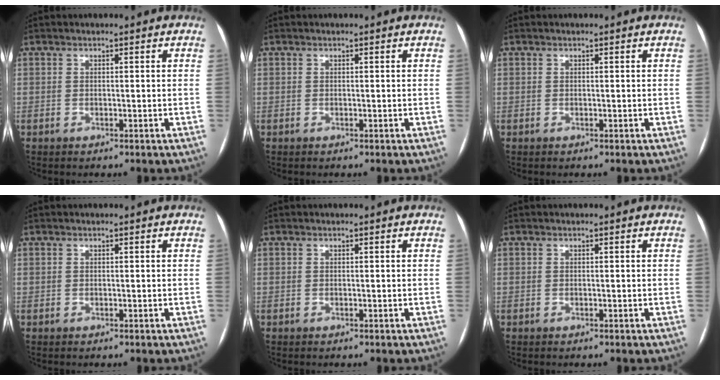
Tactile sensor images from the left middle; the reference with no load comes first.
{"total": 0.0}
{"total": 0.0}
{"total": 0.0}
{"total": 0.0}
{"total": 0.0}